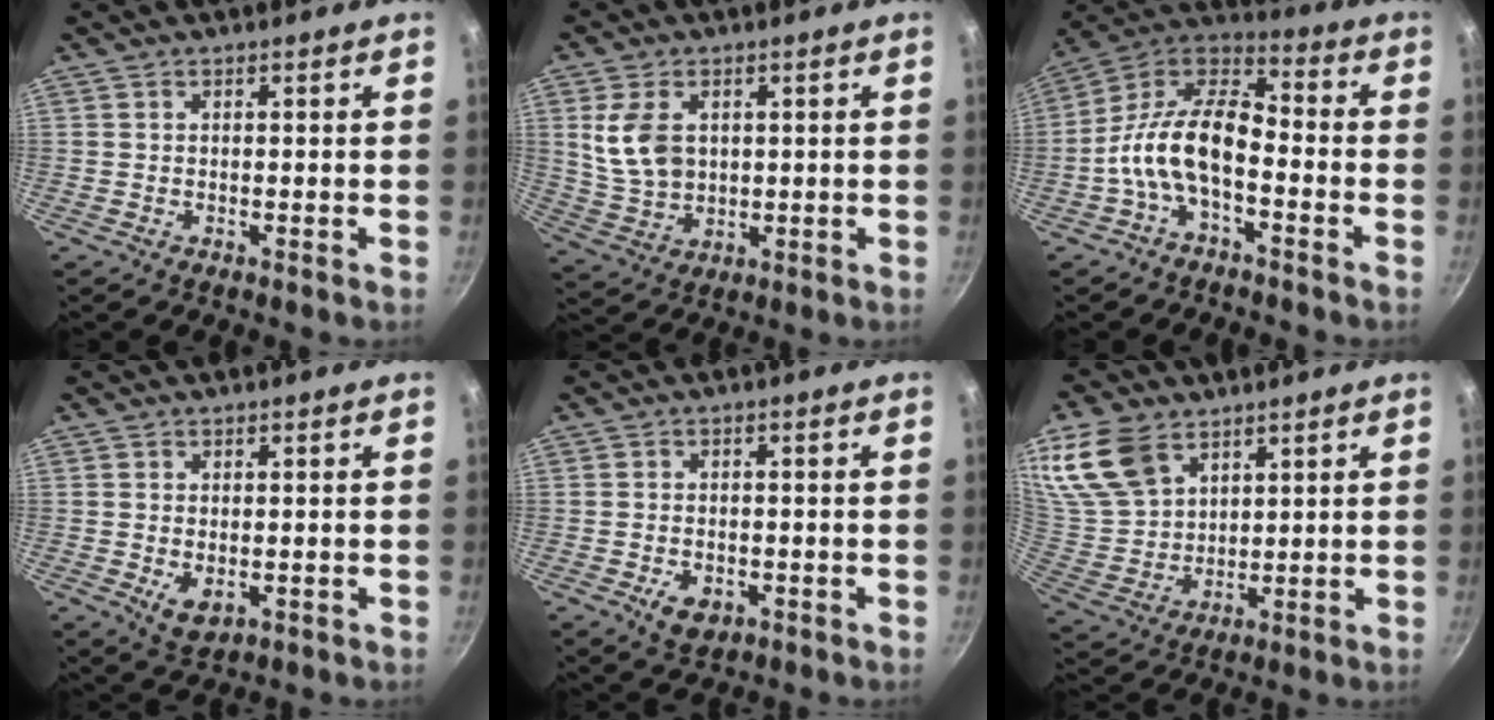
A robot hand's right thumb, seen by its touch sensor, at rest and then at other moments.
{"total": 9.3, "force": [2.0, 6.5, 6.3], "torque": [-0.110, -0.014, 0.048]}
{"total": 13.7, "force": [-4.2, 6.9, 11.0], "torque": [-0.198, 0.056, -0.100]}
{"total": 4.4, "force": [-0.7, 2.7, 3.3], "torque": [-0.054, -0.013, -0.004]}
{"total": 4.8, "force": [-1.8, 3.2, 3.1], "torque": [-0.046, 0.006, -0.022]}
{"total": 14.6, "force": [8.2, 9.6, 7.5], "torque": [-0.146, -0.020, 0.177]}